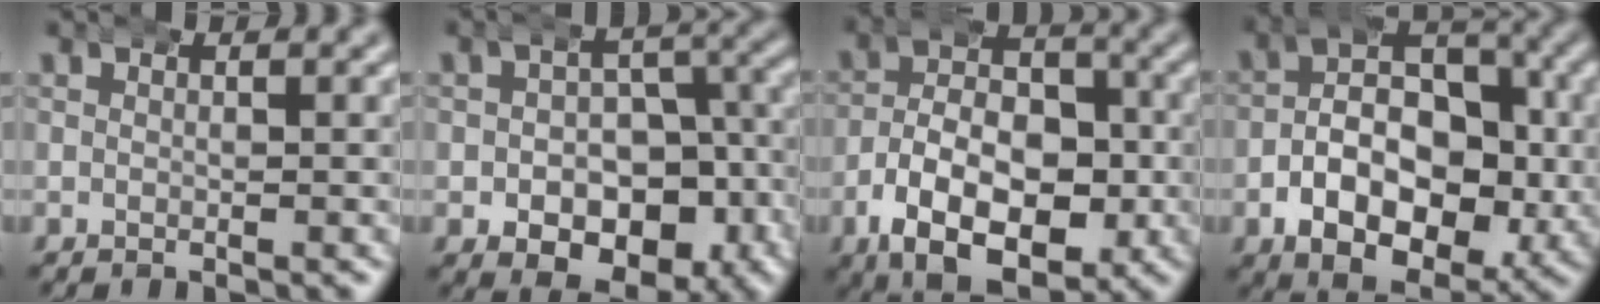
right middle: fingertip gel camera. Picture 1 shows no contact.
{"total": 10.1, "force": [-4.7, 6.9, 5.6], "torque": [-0.074, -0.037, -0.059]}
{"total": 12.5, "force": [-4.2, 8.1, 8.5], "torque": [-0.135, -0.033, -0.058]}
{"total": 11.0, "force": [-1.9, 8.0, 7.3], "torque": [-0.116, -0.018, -0.034]}